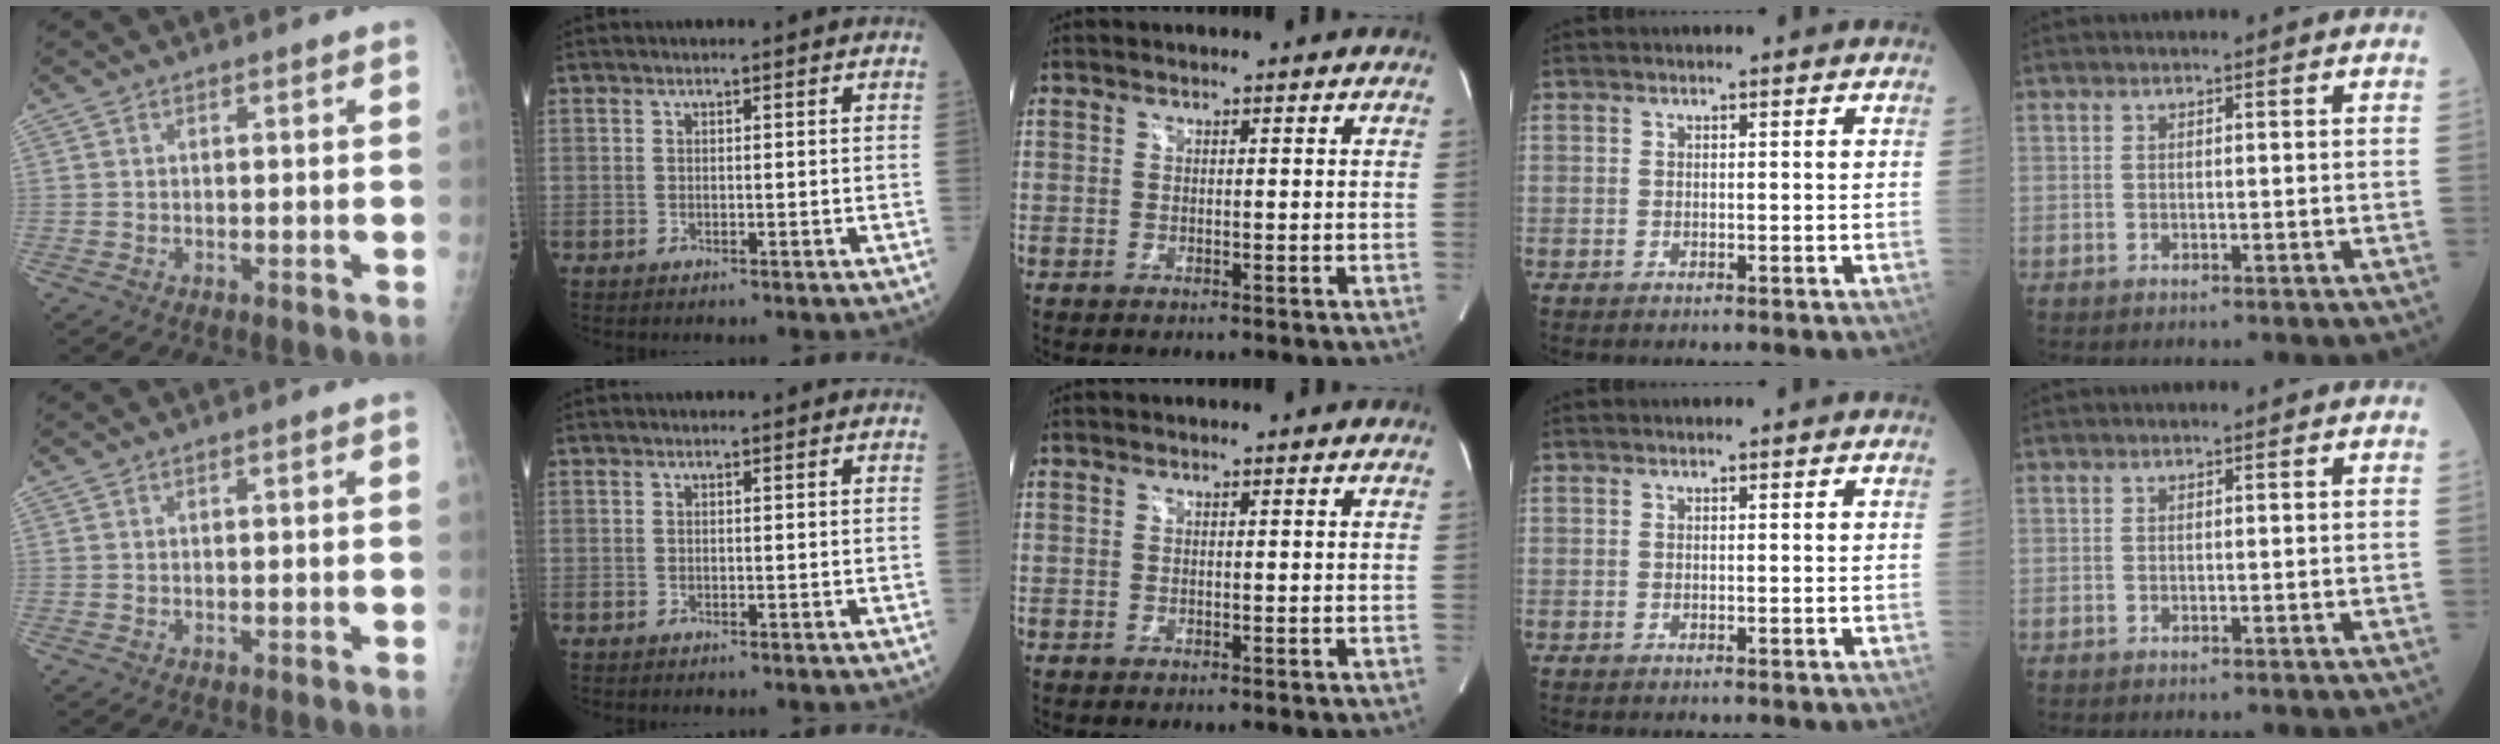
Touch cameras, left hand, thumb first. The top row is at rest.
{}